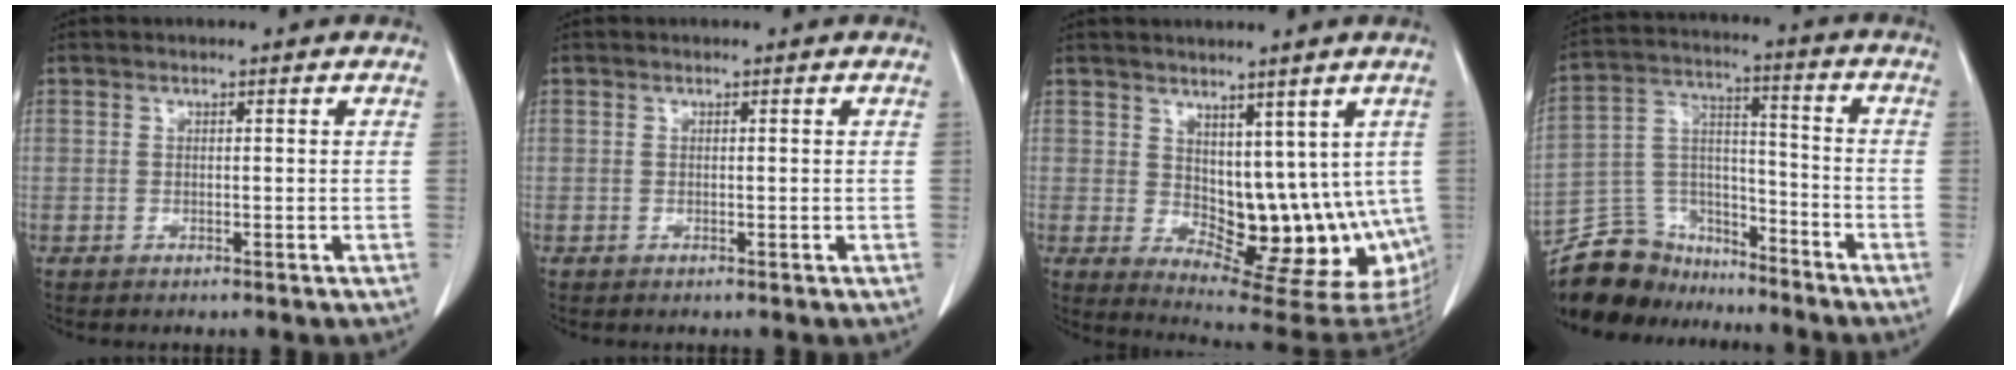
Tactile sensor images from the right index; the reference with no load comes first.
{"total": 0.0}
{"total": 13.8, "force": [0.9, 7.9, 11.3], "torque": [-0.135, -0.008, 0.032]}
{"total": 12.8, "force": [-11.4, 5.7, 0.8], "torque": [-0.020, 0.058, -0.200]}